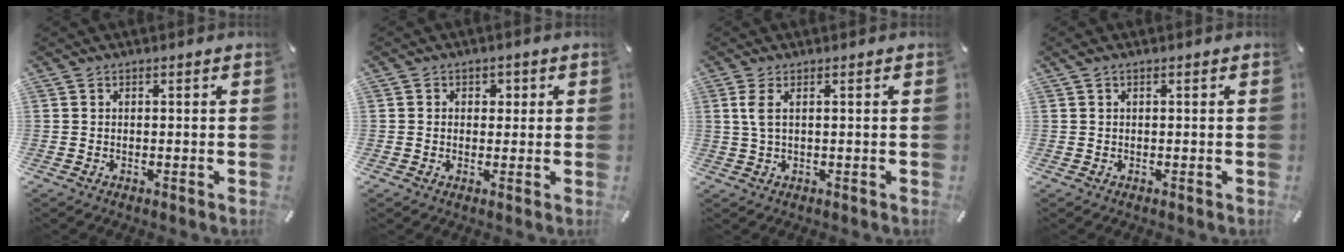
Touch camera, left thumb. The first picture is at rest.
{"total": 2.2, "force": [-0.2, 2.1, 0.9], "torque": [-0.003, 0.002, -0.012]}
{"total": 3.2, "force": [0.8, 0.8, 2.9], "torque": [-0.076, -0.004, 0.008]}
{"total": 0.6, "force": [0.2, 0.2, 0.5], "torque": [-0.009, 0.002, 0.003]}